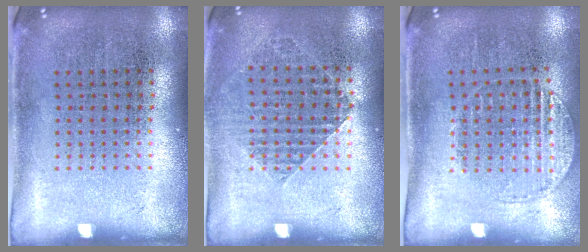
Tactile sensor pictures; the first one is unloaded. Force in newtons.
{"total": 1.0, "press": 1.0, "slide": 0.2}
{"total": 1.2, "press": 1.1, "slide": 0.4}